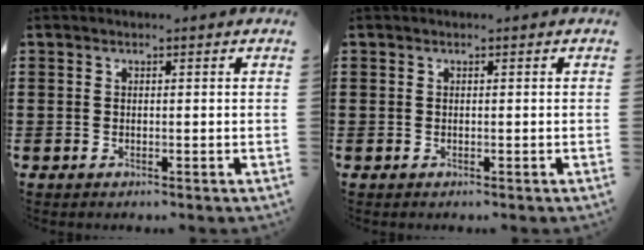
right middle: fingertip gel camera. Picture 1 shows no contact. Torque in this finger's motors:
{"motor_torque": [-0.05, 0.00, 0.00, 0.00]}